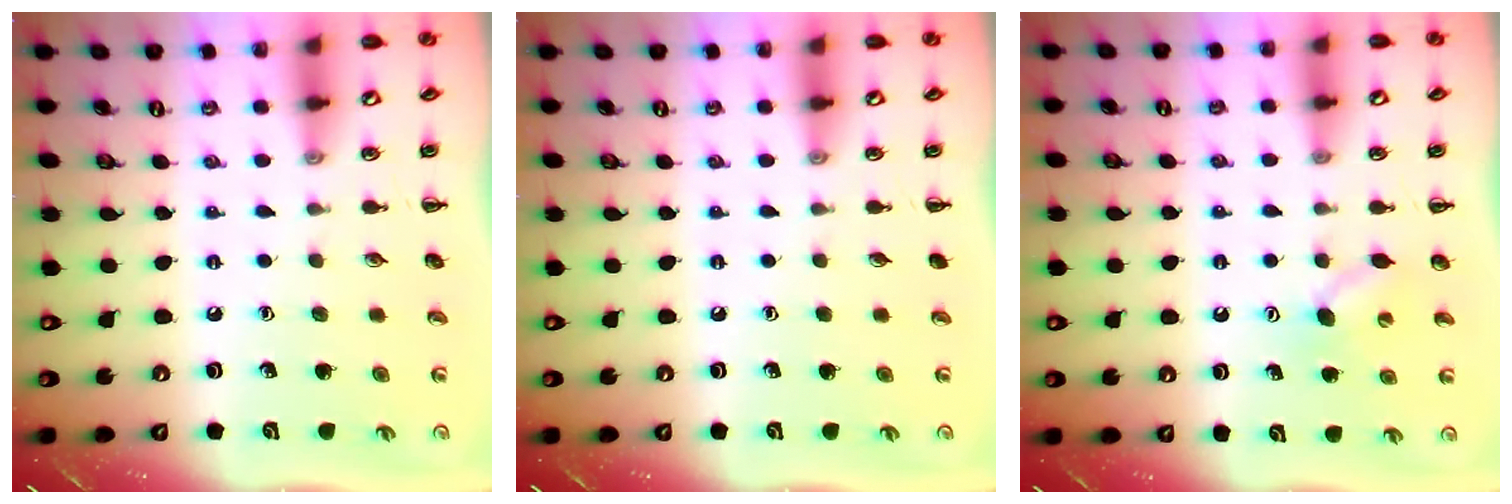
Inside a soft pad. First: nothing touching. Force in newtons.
{"total": 0.0}
{"total": 5.2, "press": 5.1, "slide": 1.1}